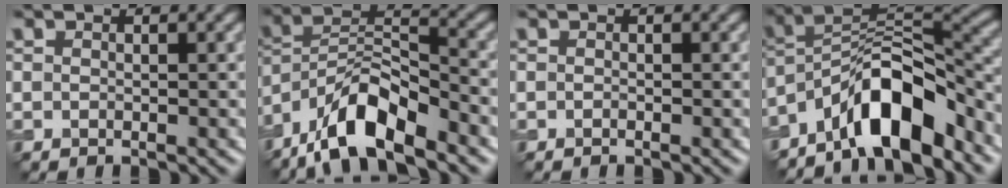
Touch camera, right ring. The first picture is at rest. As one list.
[{"total": 9.4, "force": [-6.7, 2.9, 5.9], "torque": [-0.095, 0.010, -0.132]}, {"total": 0.0}, {"total": 8.9, "force": [-5.8, 2.9, 6.1], "torque": [-0.090, 0.016, -0.111]}]